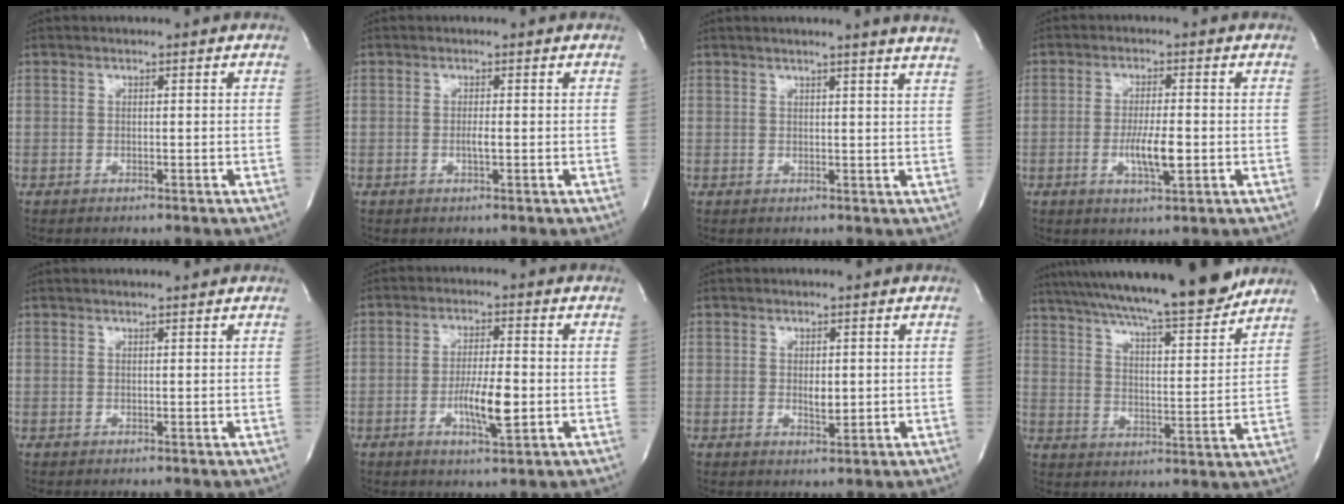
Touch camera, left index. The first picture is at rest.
{"total": 1.1, "force": [-0.2, 0.0, 1.0], "torque": [-0.023, -0.002, -0.003]}
{"total": 8.2, "force": [7.3, -1.4, 3.6], "torque": [-0.042, -0.020, 0.063]}
{"total": 5.4, "force": [-1.2, 0.8, 5.2], "torque": [-0.101, -0.008, -0.018]}
{"total": 1.8, "force": [1.8, 0.1, 0.5], "torque": [-0.010, 0.010, 0.024]}
{"total": 6.5, "force": [-1.6, 1.0, 6.2], "torque": [-0.114, -0.008, -0.026]}
{"total": 2.2, "force": [0.2, 1.0, 2.0], "torque": [-0.033, -0.005, 0.006]}
{"total": 21.2, "force": [18.5, 1.3, 10.3], "torque": [-0.173, 0.000, 0.276]}